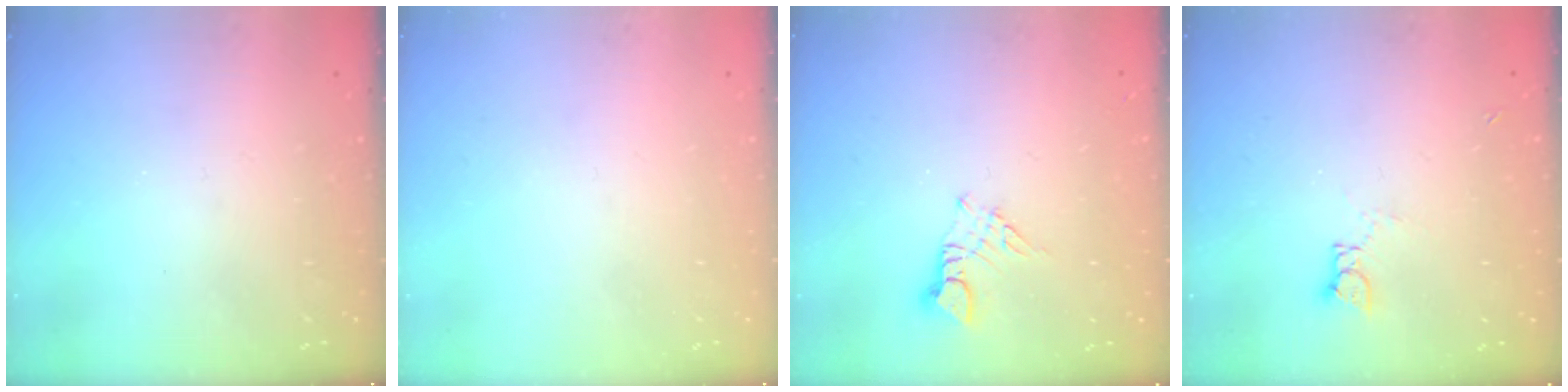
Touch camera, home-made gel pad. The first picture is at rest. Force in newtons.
{"total": 0.0}
{"total": 3.3, "press": 3.3, "slide": 0.3}
{"total": 3.4, "press": 3.4, "slide": 0.3}